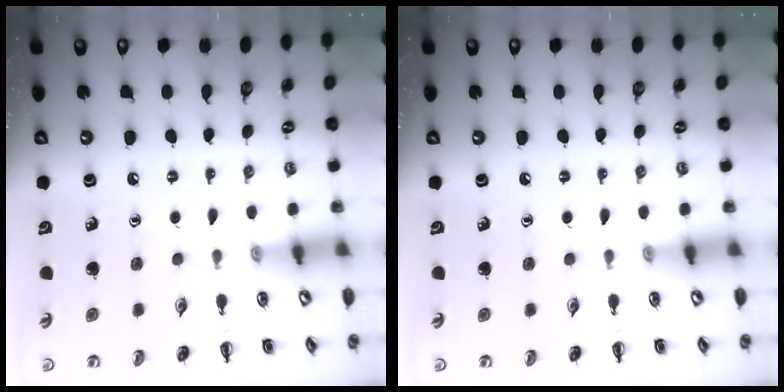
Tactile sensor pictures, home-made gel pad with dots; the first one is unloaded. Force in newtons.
{"total": 0.0}